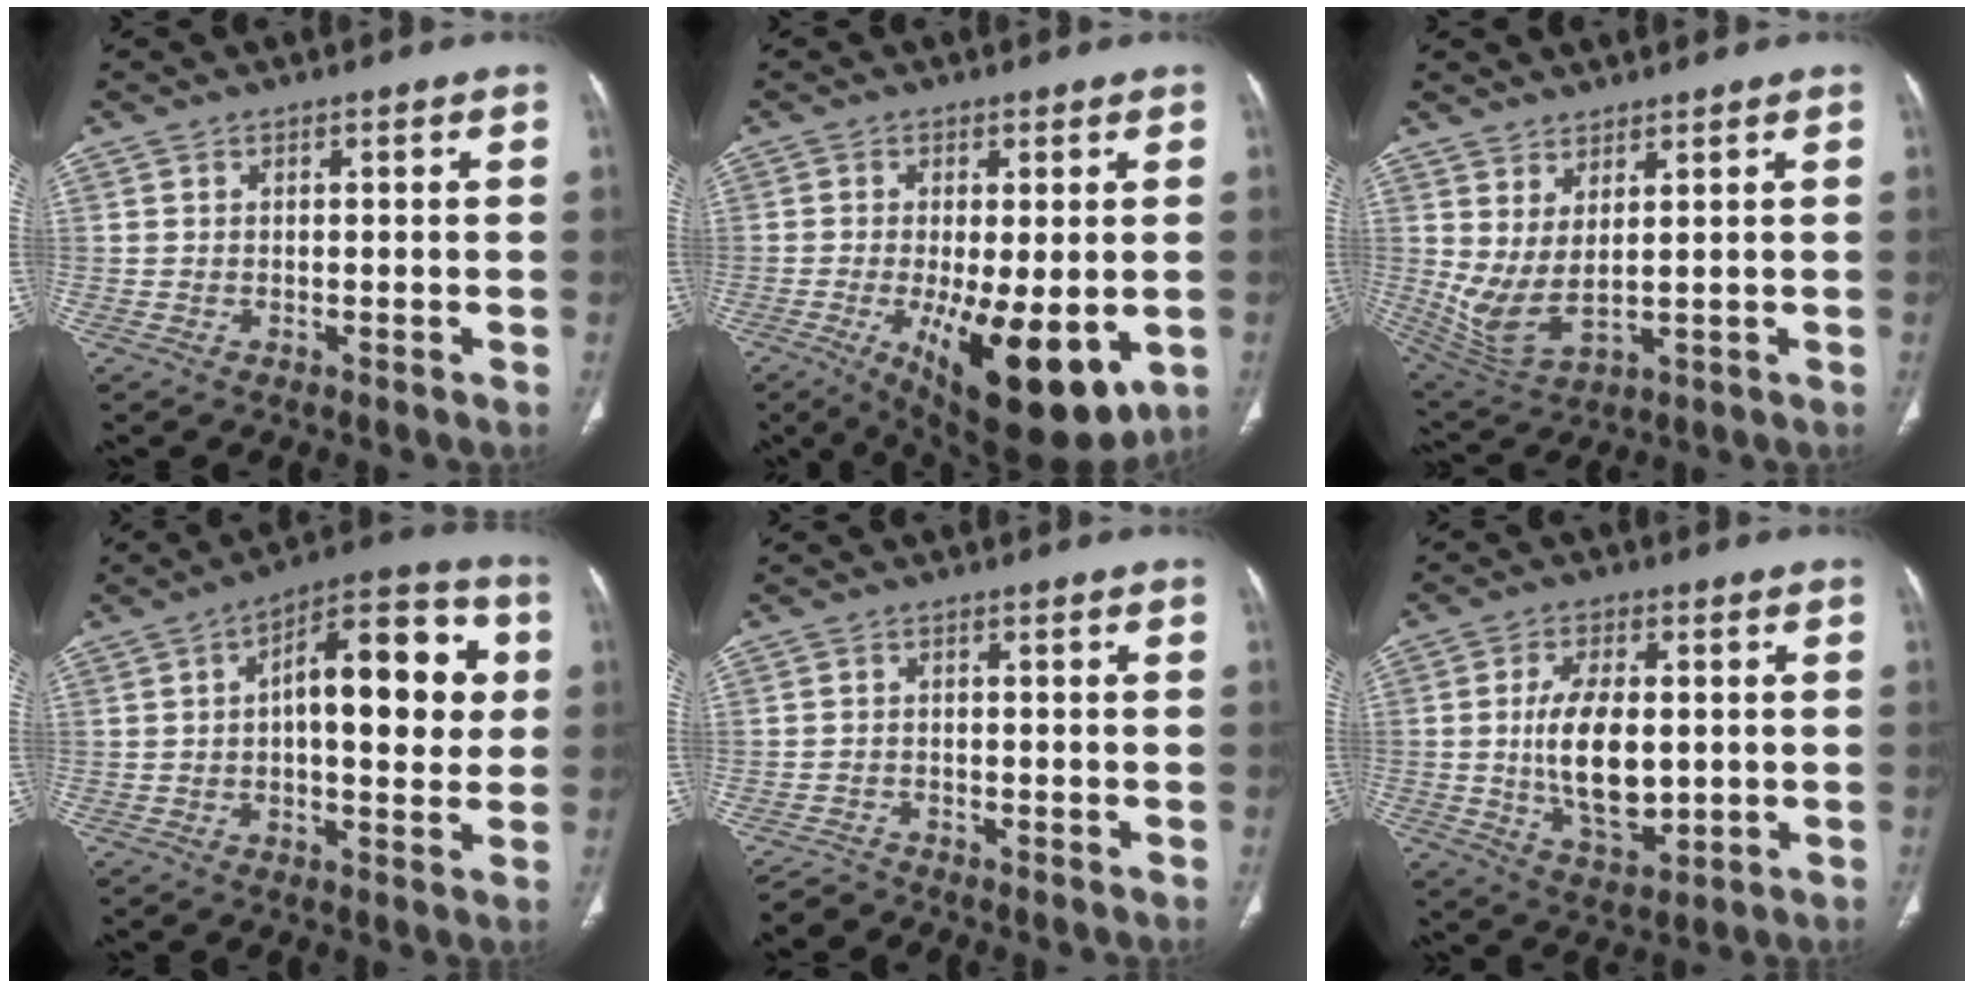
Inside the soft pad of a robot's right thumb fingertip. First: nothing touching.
{"total": 16.2, "force": [-4.4, 5.8, 14.4], "torque": [-0.202, -0.026, -0.049]}
{"total": 7.8, "force": [2.4, 2.7, 6.9], "torque": [-0.153, -0.027, 0.066]}
{"total": 17.3, "force": [2.4, 7.6, 15.4], "torque": [-0.181, 0.028, 0.028]}
{"total": 2.2, "force": [-2.1, 0.2, -0.8], "torque": [0.012, -0.007, -0.042]}
{"total": 12.1, "force": [-0.1, 6.4, 10.3], "torque": [-0.173, -0.011, 0.008]}